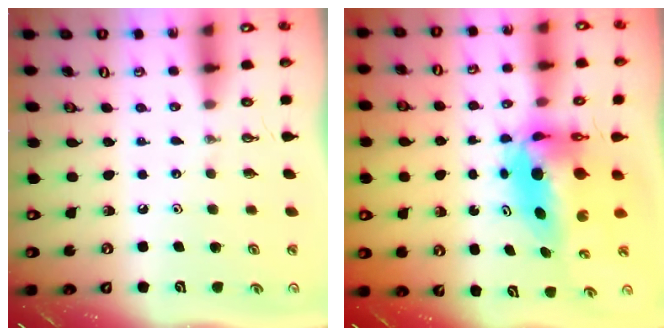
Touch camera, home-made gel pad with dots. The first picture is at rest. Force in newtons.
{"total": 8.8, "press": 8.6, "slide": 1.7}